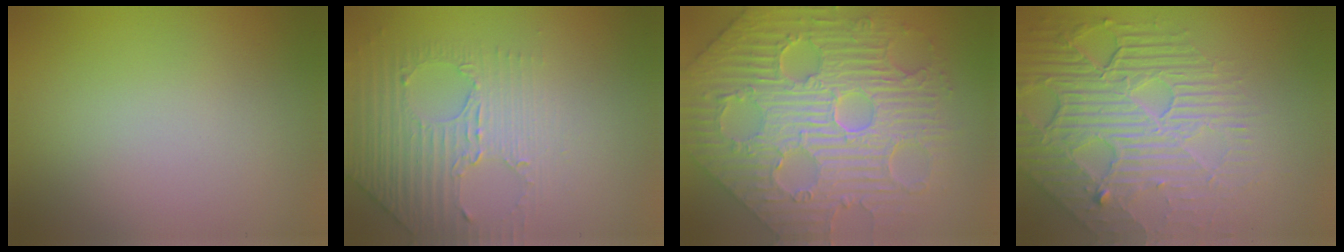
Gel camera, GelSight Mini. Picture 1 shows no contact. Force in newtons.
{"total": 4.5, "press": 3.2, "slide": 3.1}
{"total": 11.7, "press": 8.0, "slide": 8.6}
{"total": 8.7, "press": 5.9, "slide": 6.5}